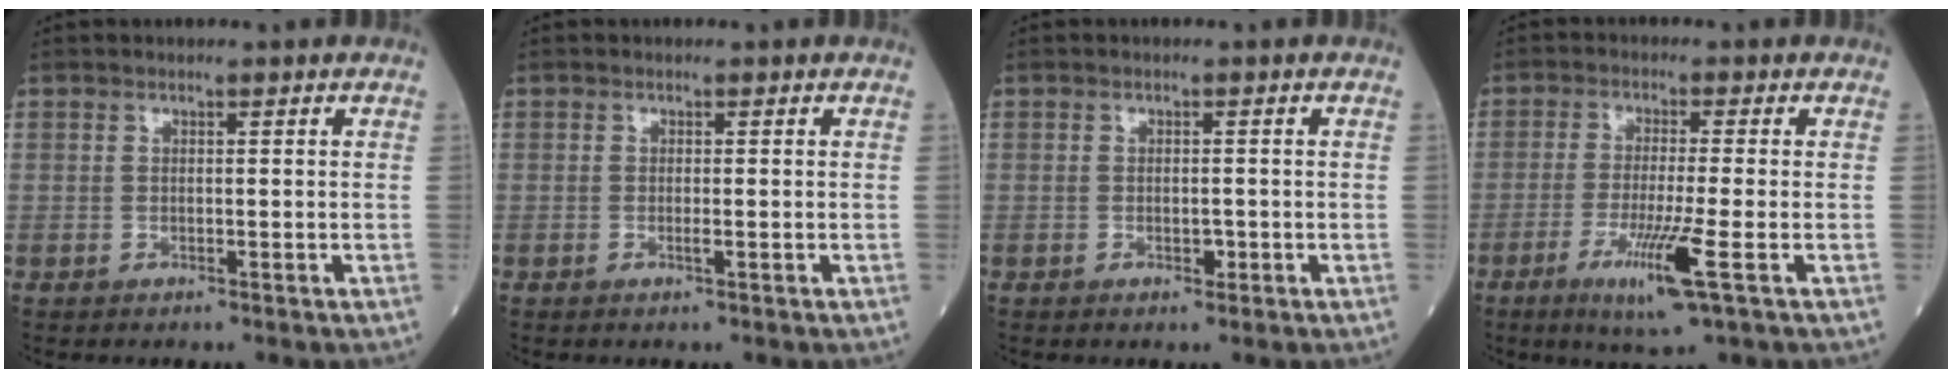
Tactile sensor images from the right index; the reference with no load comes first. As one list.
[{"total": 0.9, "force": [-0.3, 0.1, 0.8], "torque": [-0.017, -0.002, -0.003]}, {"total": 1.6, "force": [-0.6, 0.7, 1.3], "torque": [-0.019, 0.000, -0.006]}, {"total": 8.0, "force": [-3.3, -0.5, 7.2], "torque": [-0.134, -0.025, -0.059]}]